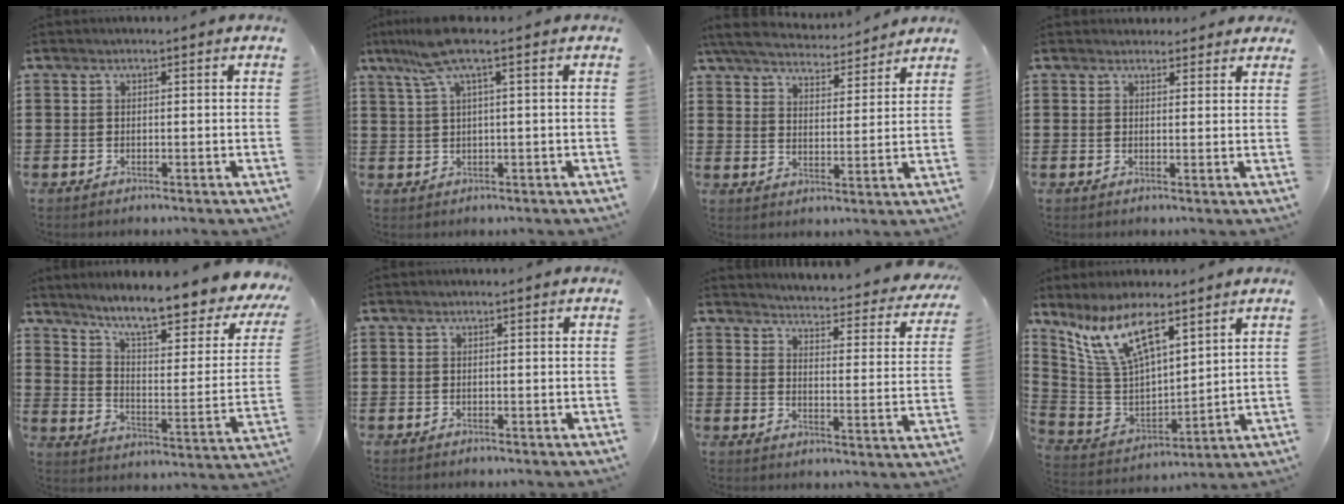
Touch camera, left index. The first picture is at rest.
{"total": 5.9, "force": [2.4, 0.5, 5.3], "torque": [-0.122, -0.003, 0.039]}
{"total": 5.8, "force": [5.6, 0.5, 1.3], "torque": [-0.052, -0.032, 0.098]}
{"total": 2.2, "force": [2.1, 0.7, 0.2], "torque": [-0.001, -0.001, 0.039]}
{"total": 10.1, "force": [8.0, 0.7, 6.1], "torque": [-0.125, -0.061, 0.128]}
{"total": 0.0}
{"total": 3.7, "force": [3.6, -0.5, 0.8], "torque": [-0.029, -0.043, 0.052]}
{"total": 12.5, "force": [7.9, 4.6, 8.6], "torque": [-0.200, -0.024, 0.145]}